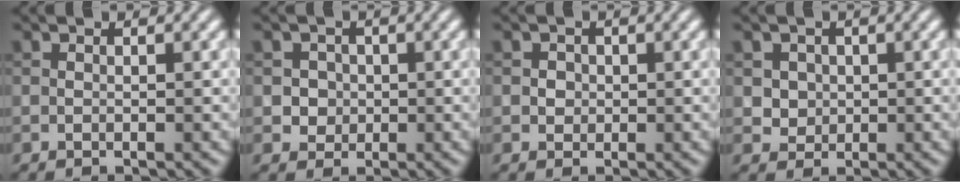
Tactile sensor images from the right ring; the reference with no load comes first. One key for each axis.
{"total": 2.2, "fx": 0.2, "fy": 2.1, "fz": 0.7, "tx": 0.003, "ty": 0.005, "tz": 0.009}
{"total": 1.1, "fx": 0.2, "fy": 1.0, "fz": 0.3, "tx": 0.003, "ty": 0.000, "tz": 0.002}
{"total": 2.5, "fx": 0.8, "fy": 2.2, "fz": 0.9, "tx": -0.017, "ty": 0.004, "tz": 0.027}